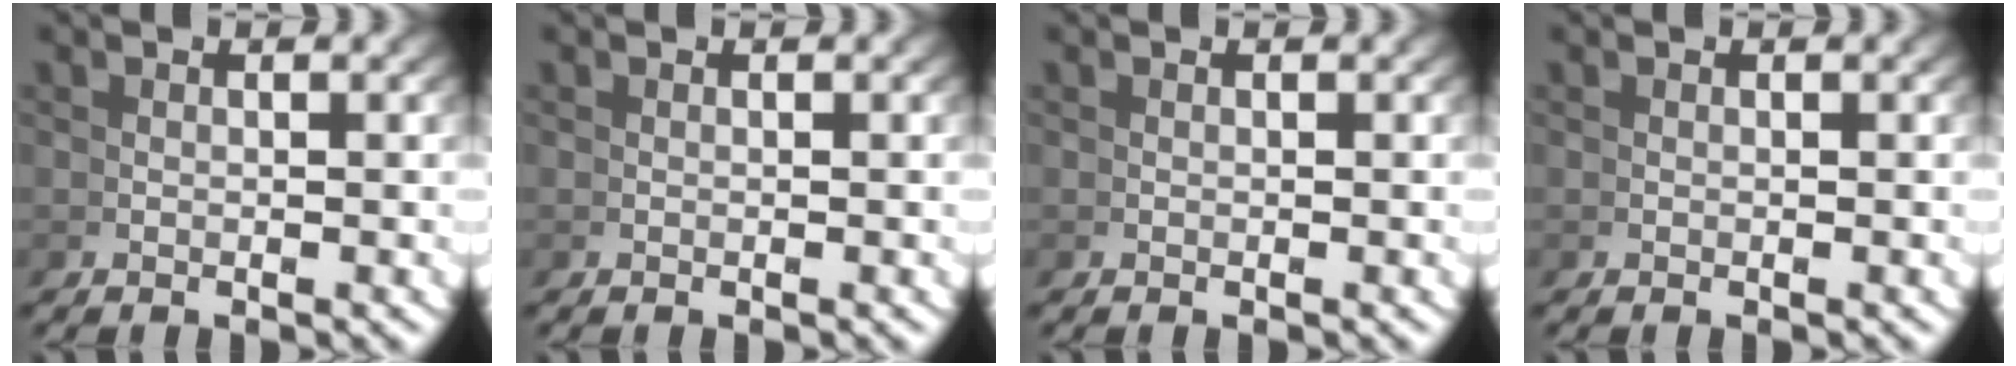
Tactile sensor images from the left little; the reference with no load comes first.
{"total": 0.0}
{"total": 0.0}
{"total": 0.0}